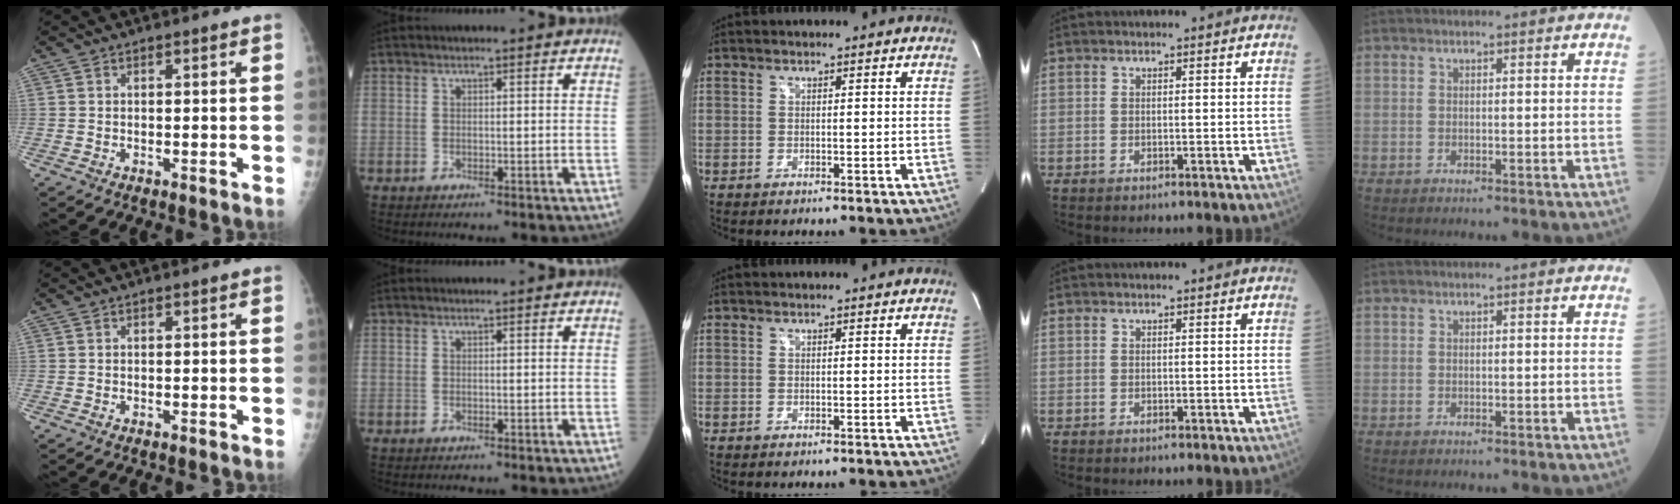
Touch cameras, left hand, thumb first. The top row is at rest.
{}